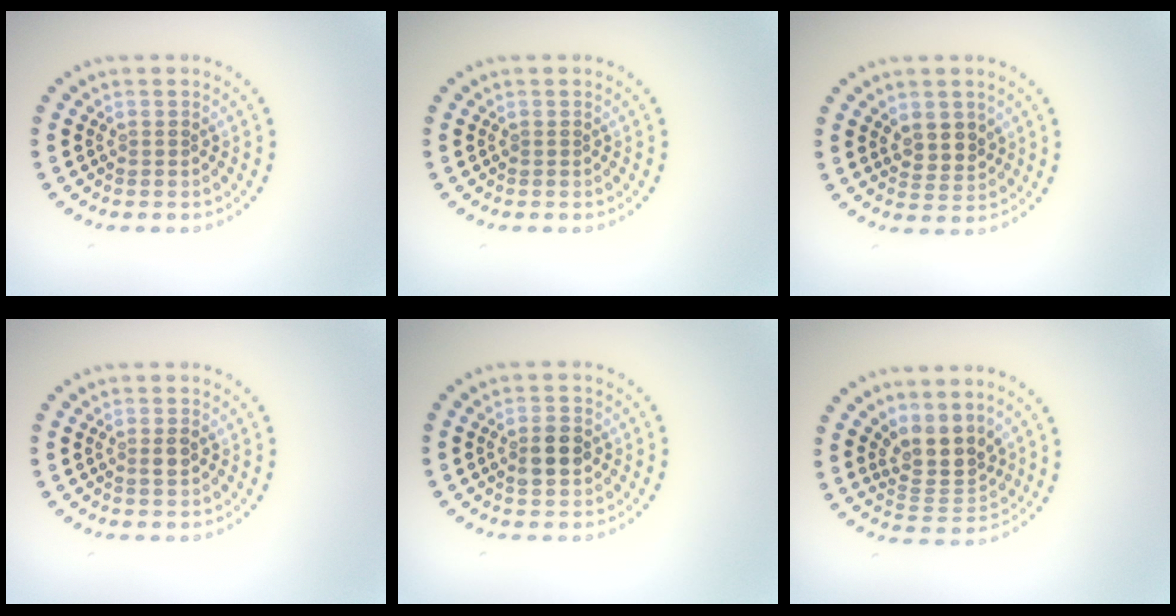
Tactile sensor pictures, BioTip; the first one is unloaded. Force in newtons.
{"total": 0.0}
{"total": 2.6, "press": 2.4, "slide": 1.0}
{"total": 1.1, "press": 1.0, "slide": 0.3}
{"total": 2.8, "press": 2.8, "slide": 0.2}
{"total": 3.9, "press": 3.2, "slide": 2.2}